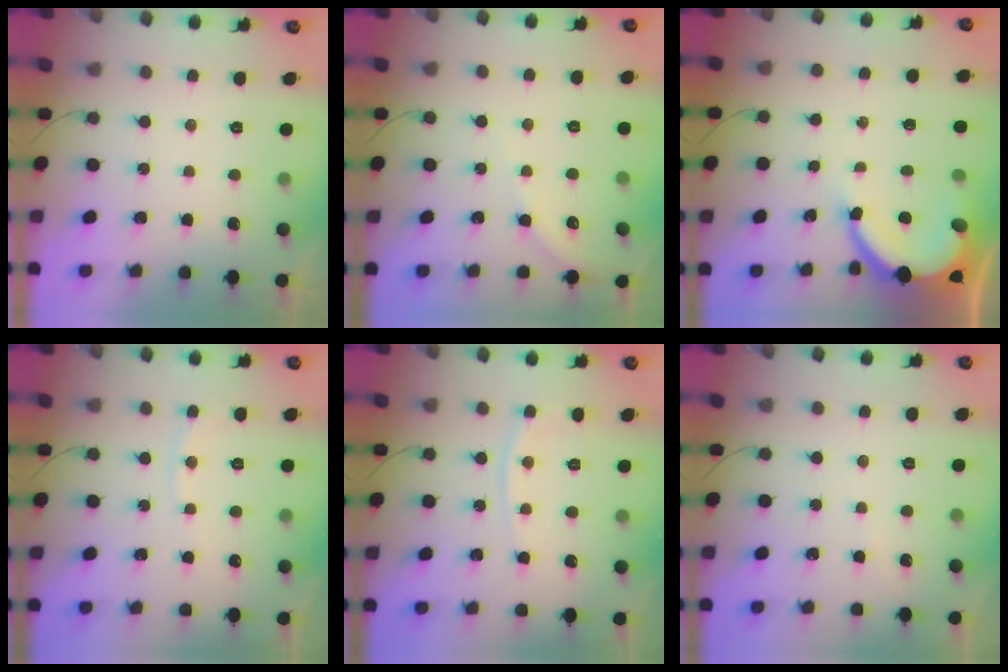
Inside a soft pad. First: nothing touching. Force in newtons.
{"total": 3.0, "press": 3.0, "slide": 0.6}
{"total": 8.0, "press": 8.0, "slide": 0.7}
{"total": 4.5, "press": 4.5, "slide": 0.4}
{"total": 5.7, "press": 5.6, "slide": 0.8}
{"total": 2.1, "press": 2.1, "slide": 0.3}